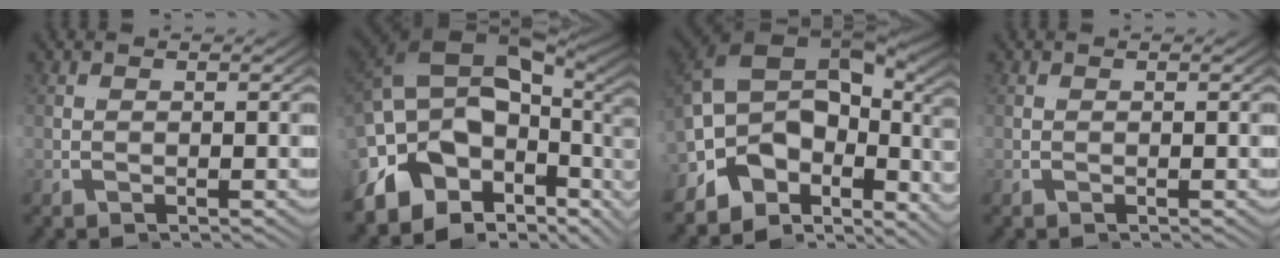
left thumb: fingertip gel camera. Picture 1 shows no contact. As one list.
[{"total": 13.6, "force": [1.3, 7.2, 11.4], "torque": [-0.193, 0.014, 0.005]}, {"total": 11.8, "force": [2.0, 6.0, 10.0], "torque": [-0.158, 0.025, 0.007]}, {"total": 0.0}]